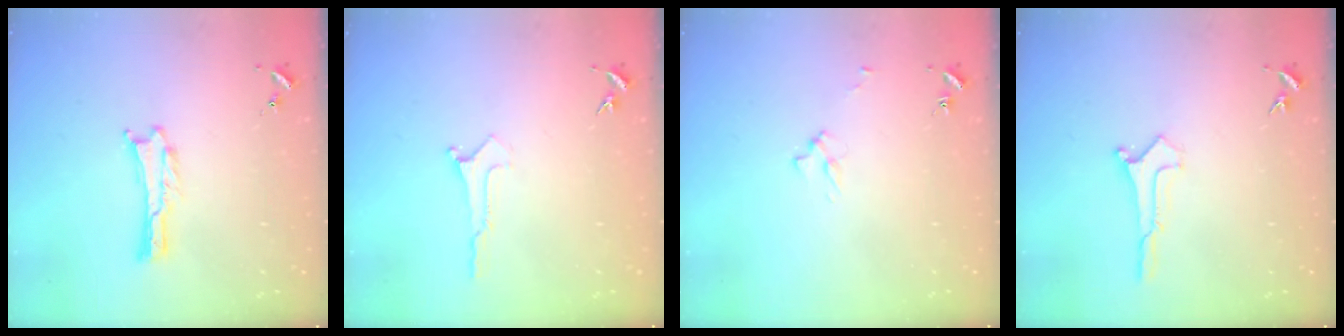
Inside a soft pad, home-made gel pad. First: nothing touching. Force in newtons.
{"total": 0.0}
{"total": 2.9, "press": 2.9, "slide": 0.4}
{"total": 0.0}